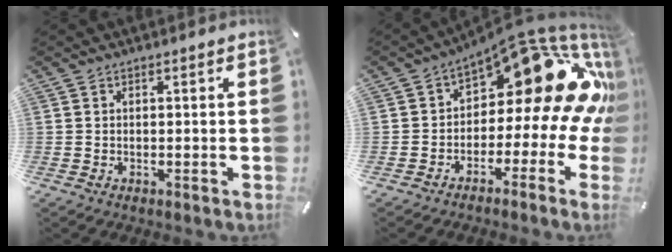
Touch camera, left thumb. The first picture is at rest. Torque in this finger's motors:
{"motor_torque": [1.88, 2.38, 0.29, 0.15, 0.05]}